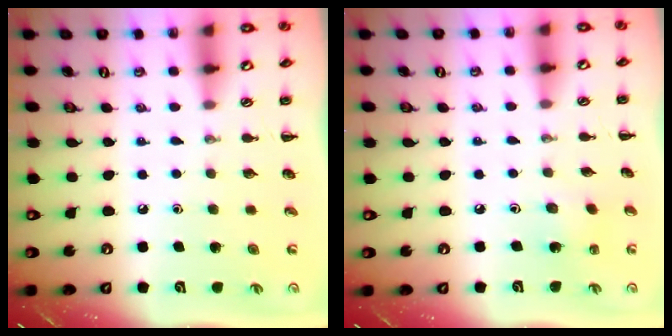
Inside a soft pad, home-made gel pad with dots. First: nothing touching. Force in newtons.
{"total": 1.4, "press": 1.2, "slide": 0.6}